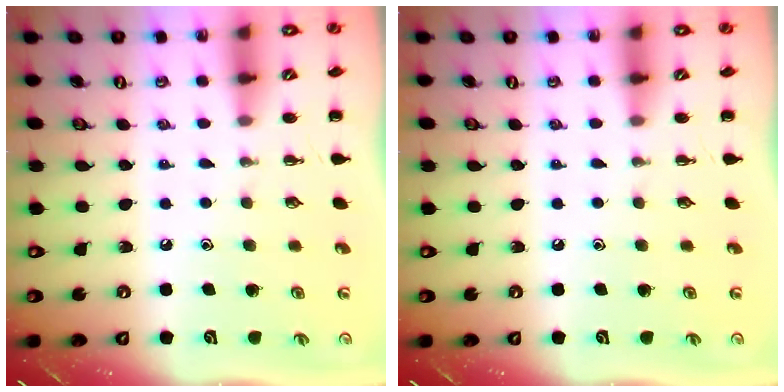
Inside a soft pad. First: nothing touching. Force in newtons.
{"total": 0.0}